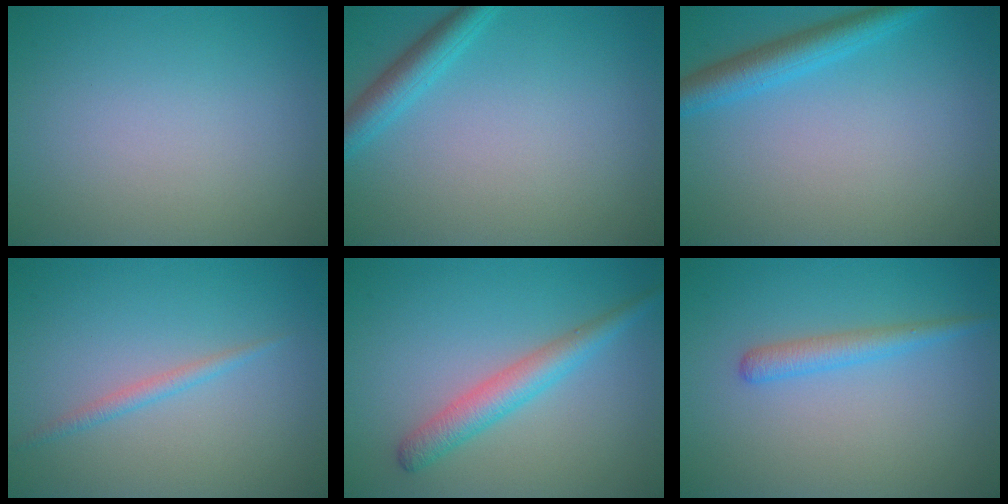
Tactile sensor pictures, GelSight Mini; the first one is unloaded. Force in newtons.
{"total": 2.7, "press": 2.7, "slide": 0.1}
{"total": 3.5, "press": 3.5, "slide": 0.2}
{"total": 1.2, "press": 1.2, "slide": 0.0}
{"total": 3.2, "press": 3.2, "slide": 0.2}
{"total": 2.0, "press": 2.0, "slide": 0.1}